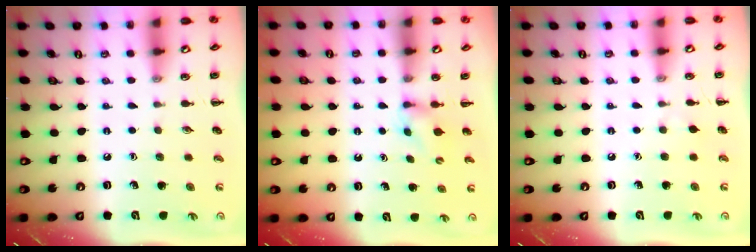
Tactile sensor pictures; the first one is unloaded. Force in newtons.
{"total": 2.8, "press": 2.5, "slide": 1.3}
{"total": 2.4, "press": 2.3, "slide": 0.9}